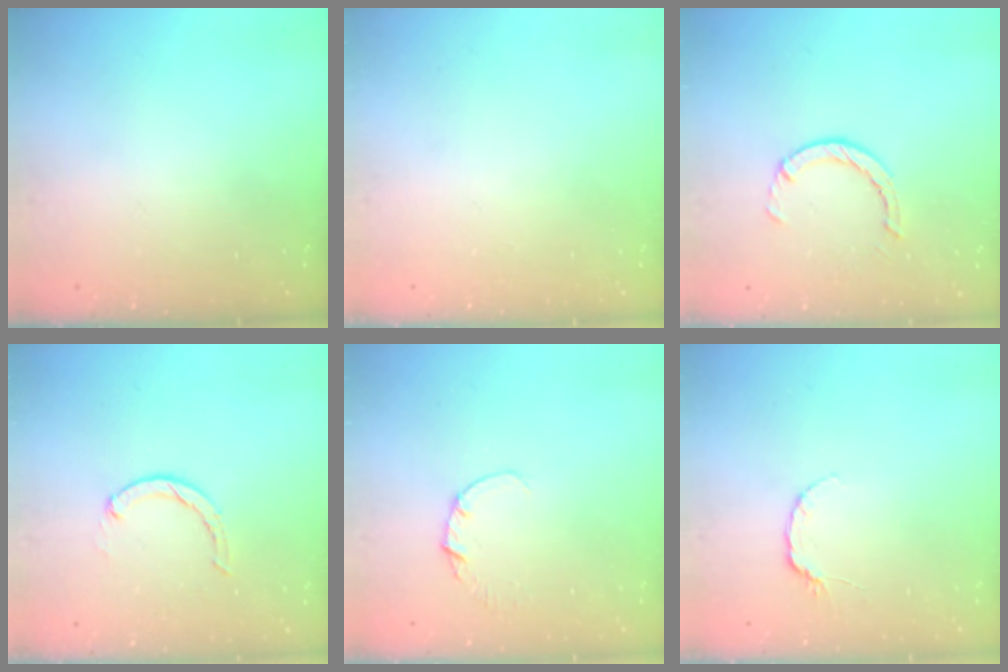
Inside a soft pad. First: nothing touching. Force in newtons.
{"total": 0.0}
{"total": 2.5, "press": 2.4, "slide": 0.4}
{"total": 1.9, "press": 1.9, "slide": 0.3}
{"total": 1.1, "press": 1.1, "slide": 0.1}
{"total": 4.0, "press": 4.0, "slide": 0.5}